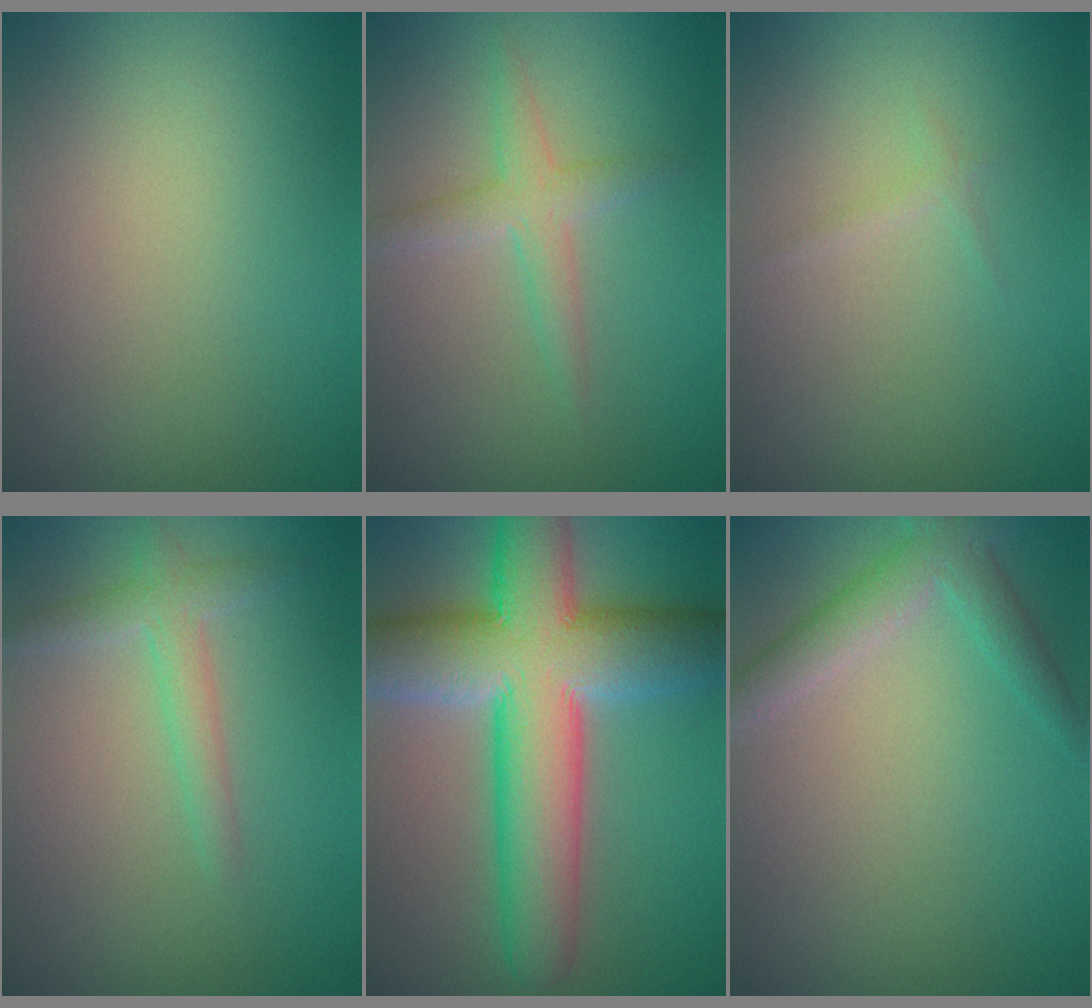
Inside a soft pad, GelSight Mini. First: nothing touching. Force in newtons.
{"total": 2.4, "press": 2.4, "slide": 0.0}
{"total": 0.6, "press": 0.6, "slide": 0.1}
{"total": 2.2, "press": 2.2, "slide": 0.1}
{"total": 12.7, "press": 12.7, "slide": 0.5}
{"total": 3.0, "press": 3.0, "slide": 0.1}